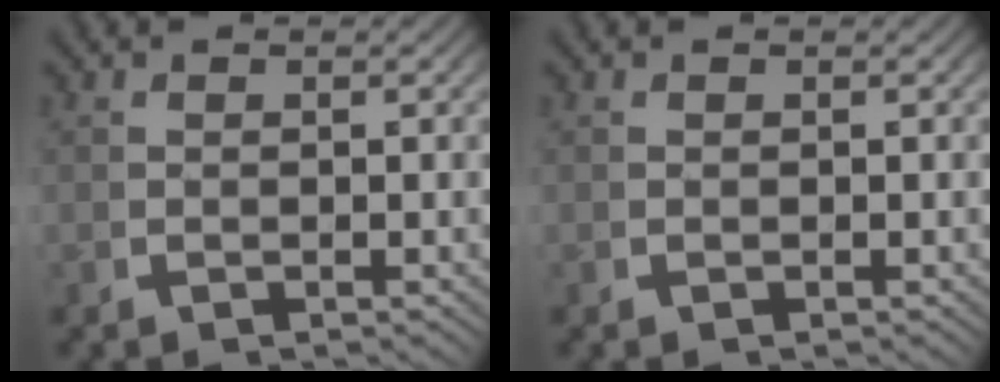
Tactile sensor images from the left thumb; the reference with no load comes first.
{"total": 0.0}